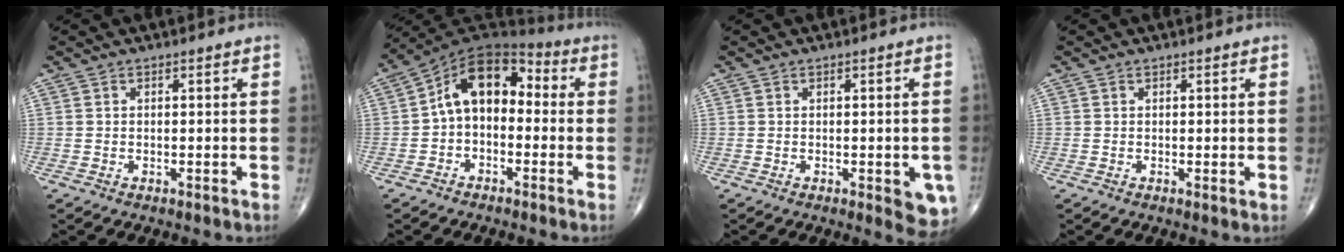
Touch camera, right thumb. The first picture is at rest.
{"total": 11.9, "force": [-0.1, 7.9, 8.9], "torque": [-0.113, 0.046, -0.021]}
{"total": 6.1, "force": [-1.8, 2.2, 5.4], "torque": [-0.046, -0.010, -0.015]}
{"total": 0.6, "force": [0.2, 0.2, 0.6], "torque": [-0.012, -0.003, 0.002]}